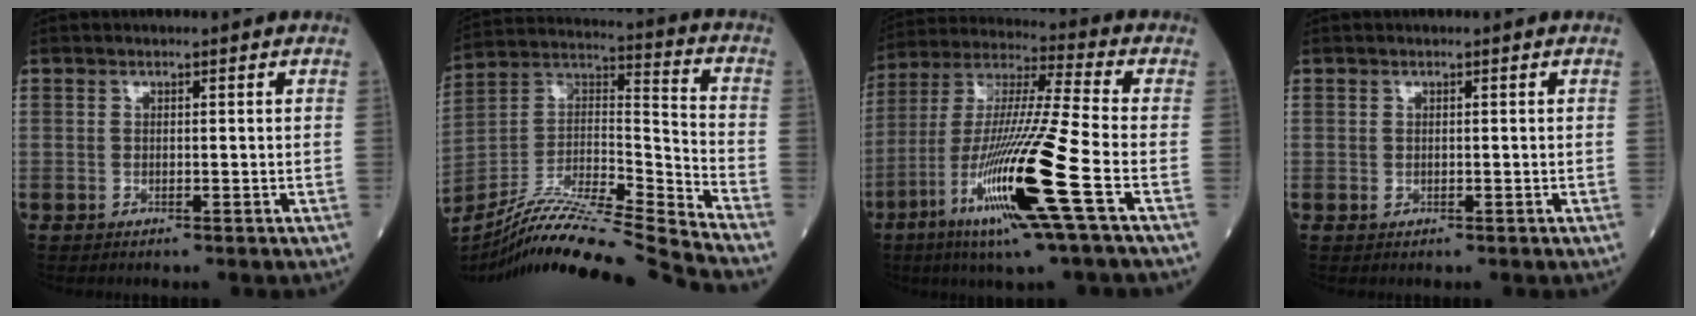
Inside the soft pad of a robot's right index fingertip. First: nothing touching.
{"total": 22.7, "force": [-20.6, -2.1, 9.3], "torque": [-0.190, -0.011, -0.361]}
{"total": 19.0, "force": [-7.3, -0.5, 17.6], "torque": [-0.368, -0.030, -0.141]}
{"total": 0.0}